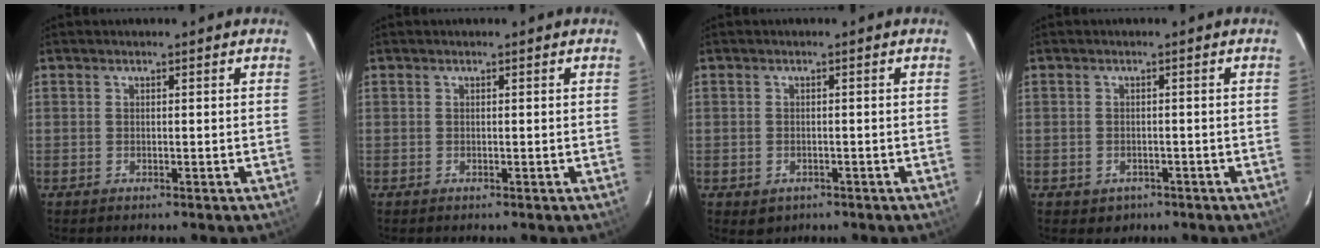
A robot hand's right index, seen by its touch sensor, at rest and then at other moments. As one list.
[{"total": 0.0}, {"total": 2.5, "force": [-1.1, 2.1, 0.8], "torque": [-0.019, -0.002, -0.007]}, {"total": 2.8, "force": [-1.3, 2.4, 0.7], "torque": [-0.019, 0.001, -0.010]}]